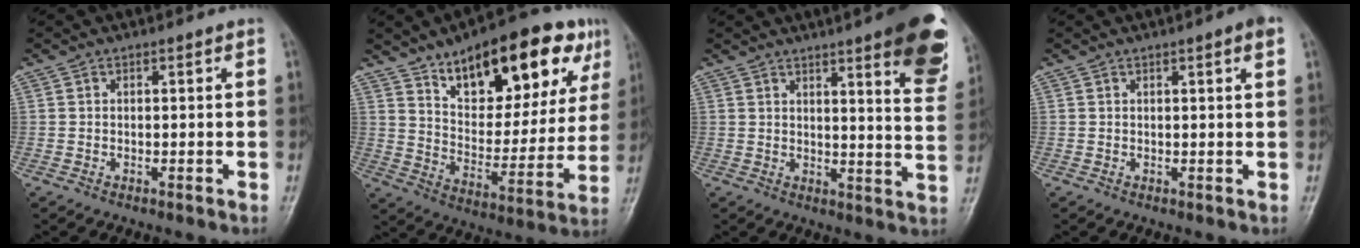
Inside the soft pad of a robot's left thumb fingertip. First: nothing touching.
{"total": 24.3, "force": [13.3, 10.3, 17.6], "torque": [-0.209, -0.032, 0.206]}
{"total": 16.2, "force": [9.4, 2.9, 12.9], "torque": [-0.130, -0.047, 0.107]}
{"total": 2.5, "force": [1.2, 0.1, 2.2], "torque": [-0.032, -0.001, 0.015]}